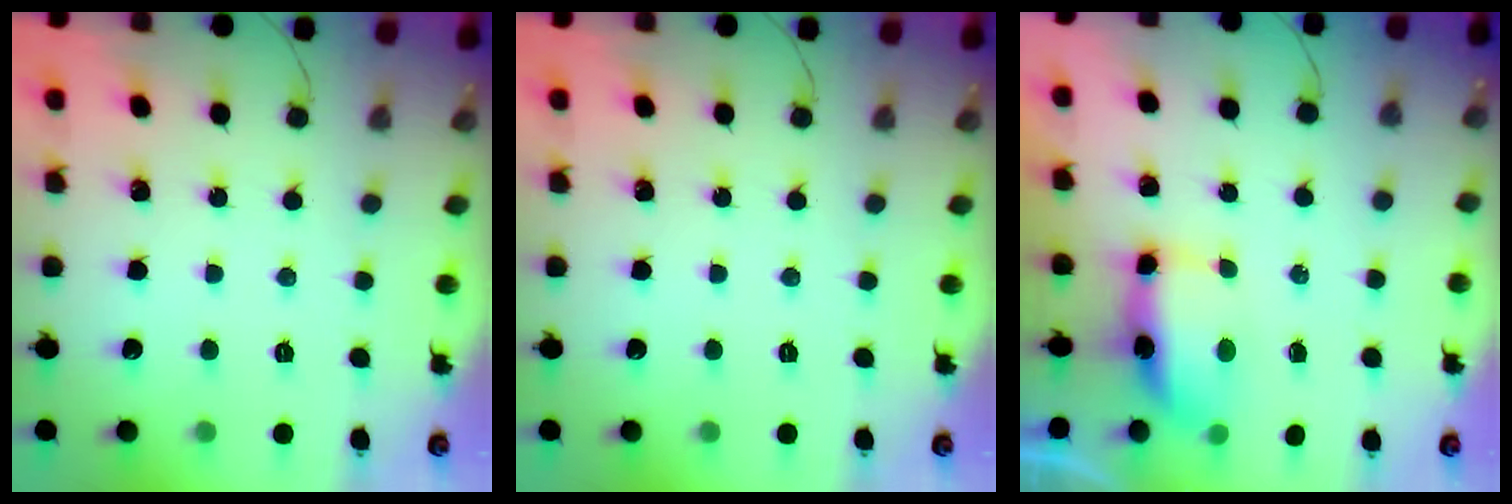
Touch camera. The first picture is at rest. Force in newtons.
{"total": 0.0}
{"total": 8.1, "press": 7.3, "slide": 3.6}